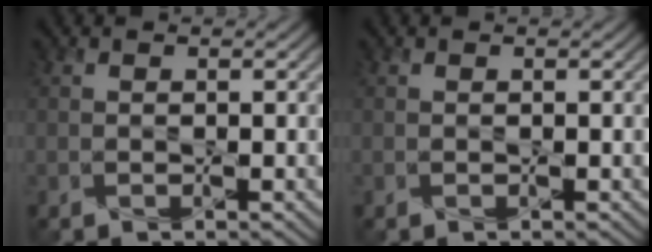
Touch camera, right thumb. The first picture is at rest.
{"total": 0.0}